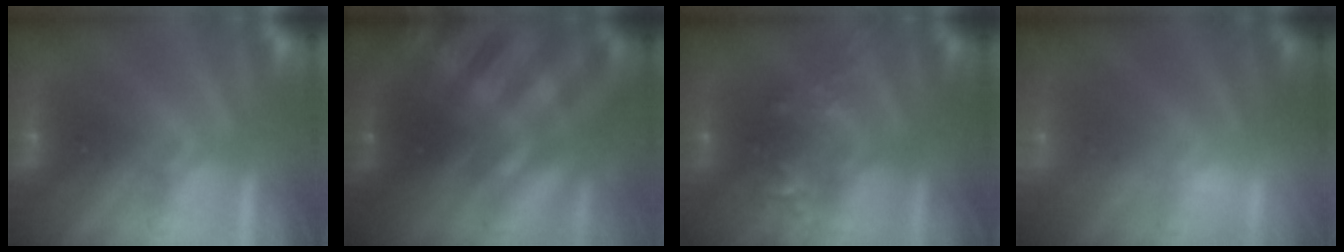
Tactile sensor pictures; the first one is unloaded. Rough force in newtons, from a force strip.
{"total": 2.9}
{"total": 2.5}
{"total": 2.1}